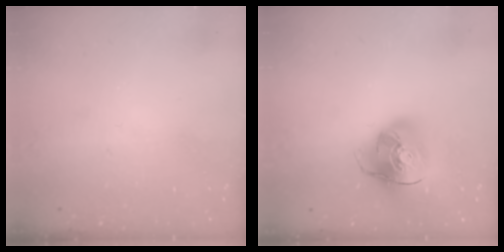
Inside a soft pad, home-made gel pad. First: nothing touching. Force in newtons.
{"total": 16.3, "press": 16.1, "slide": 2.4}